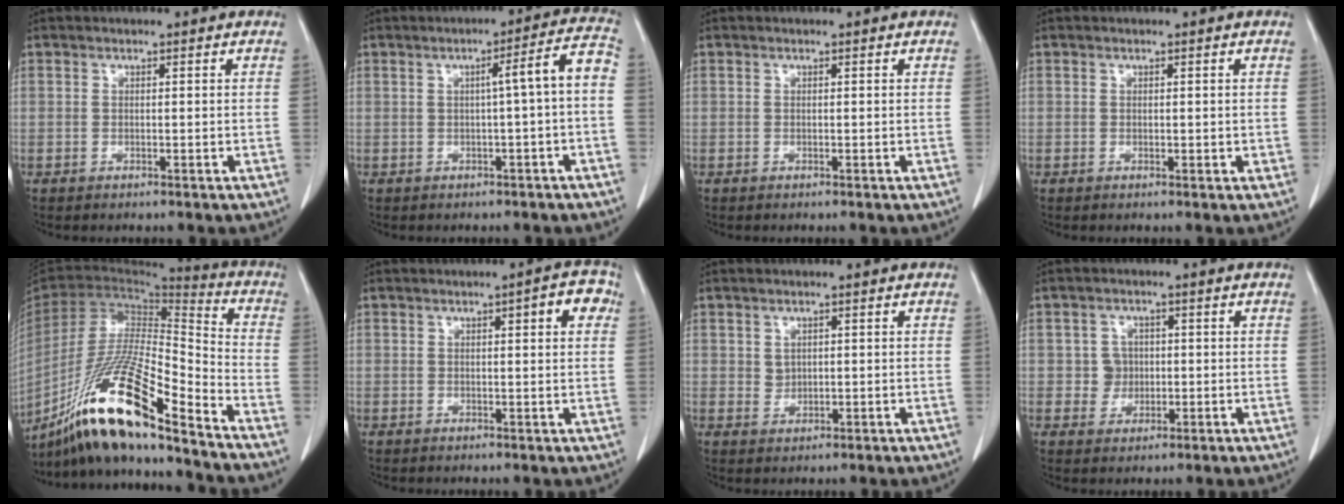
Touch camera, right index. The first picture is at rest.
{"total": 5.8, "force": [-0.6, -0.3, 5.7], "torque": [-0.075, 0.018, -0.008]}
{"total": 0.0}
{"total": 0.7, "force": [0.2, 0.5, 0.5], "torque": [0.001, 0.001, 0.006]}
{"total": 20.8, "force": [-15.1, 1.2, 14.2], "torque": [-0.294, -0.031, -0.280]}
{"total": 4.1, "force": [1.4, 0.8, 3.8], "torque": [-0.047, 0.009, 0.015]}
{"total": 2.8, "force": [1.0, 2.3, 1.2], "torque": [-0.019, 0.001, 0.028]}
{"total": 3.1, "force": [0.2, 3.1, 0.6], "torque": [0.005, 0.009, 0.008]}